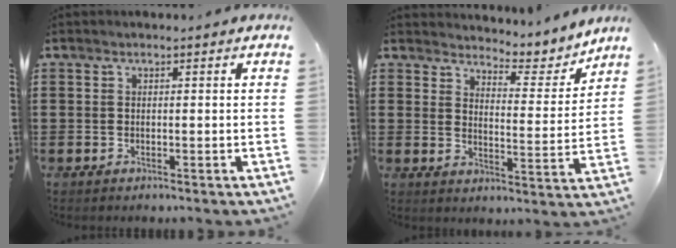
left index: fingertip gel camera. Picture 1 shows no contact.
{"total": 4.7, "force": [4.5, 0.8, 1.0], "torque": [-0.024, -0.045, 0.068]}